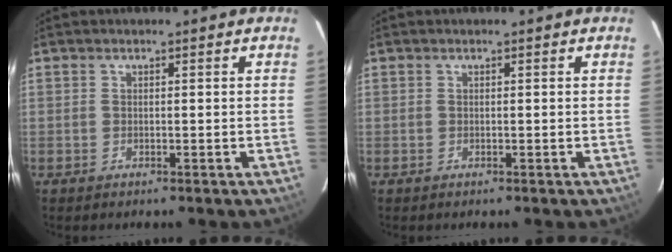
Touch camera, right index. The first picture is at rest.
{"total": 0.0}